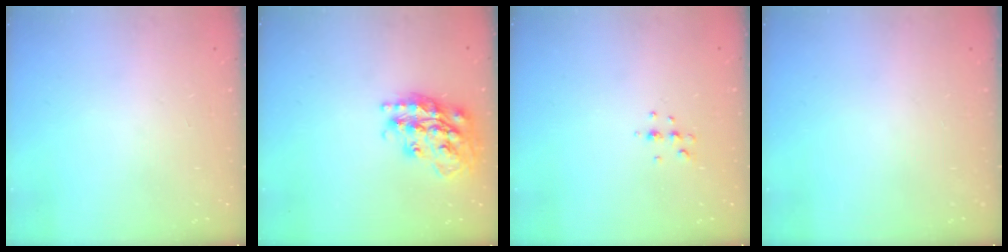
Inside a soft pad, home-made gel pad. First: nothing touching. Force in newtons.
{"total": 20.4, "press": 20.3, "slide": 1.8}
{"total": 4.9, "press": 4.7, "slide": 1.6}
{"total": 0.0}